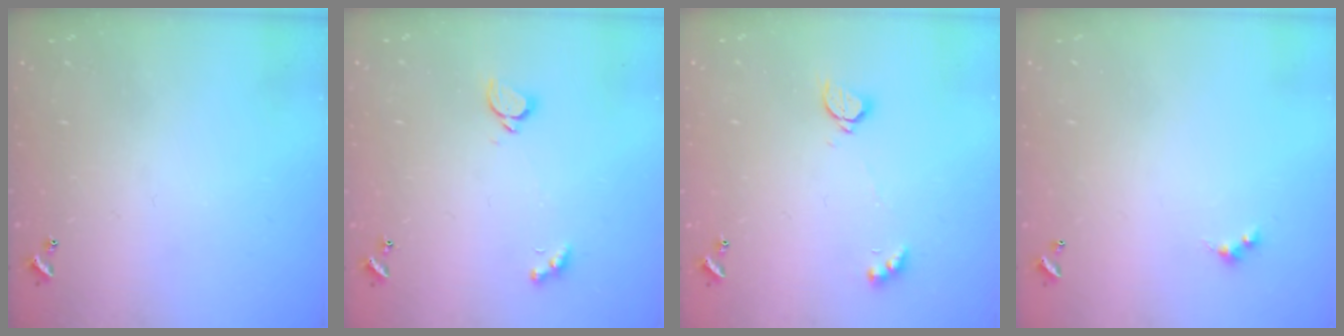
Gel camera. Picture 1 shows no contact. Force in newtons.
{"total": 1.8, "press": 1.6, "slide": 0.8}
{"total": 2.2, "press": 2.2, "slide": 0.2}
{"total": 1.5, "press": 1.4, "slide": 0.3}